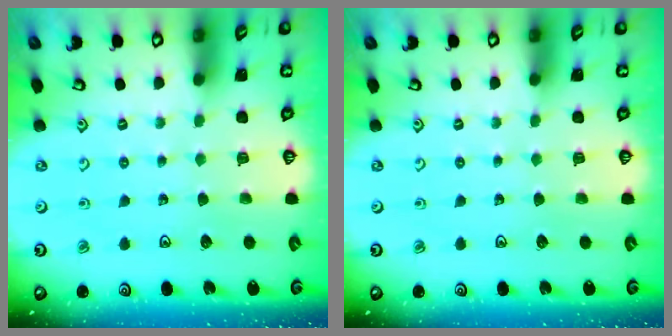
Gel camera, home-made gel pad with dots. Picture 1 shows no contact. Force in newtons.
{"total": 0.0}